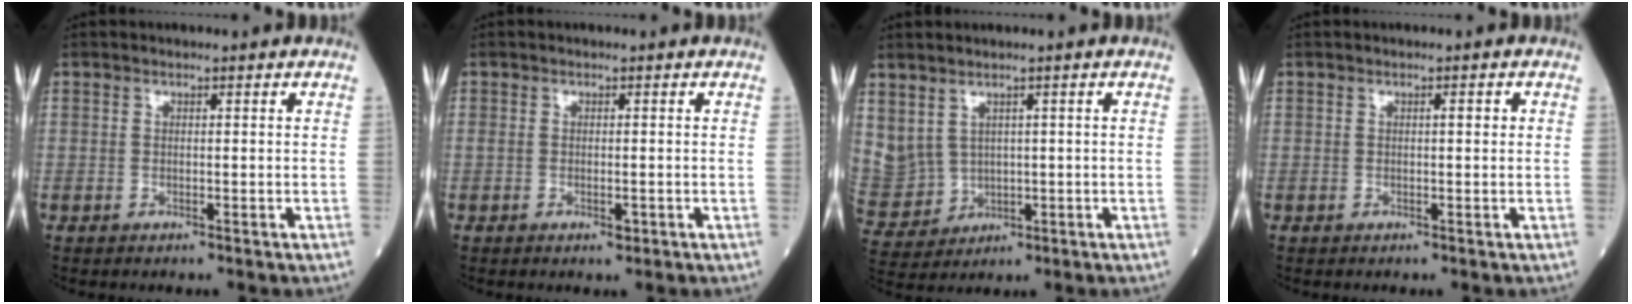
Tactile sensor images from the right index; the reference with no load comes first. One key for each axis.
{"total": 1.4, "fx": -0.5, "fy": 0.5, "fz": 1.2, "tx": -0.022, "ty": -0.001, "tz": -0.005}
{"total": 11.9, "fx": 2.1, "fy": 10.4, "fz": 5.4, "tx": -0.176, "ty": 0.025, "tz": 0.071}
{"total": 0.9, "fx": 0.2, "fy": 0.2, "fz": 0.9, "tx": -0.012, "ty": 0.003, "tz": 0.001}